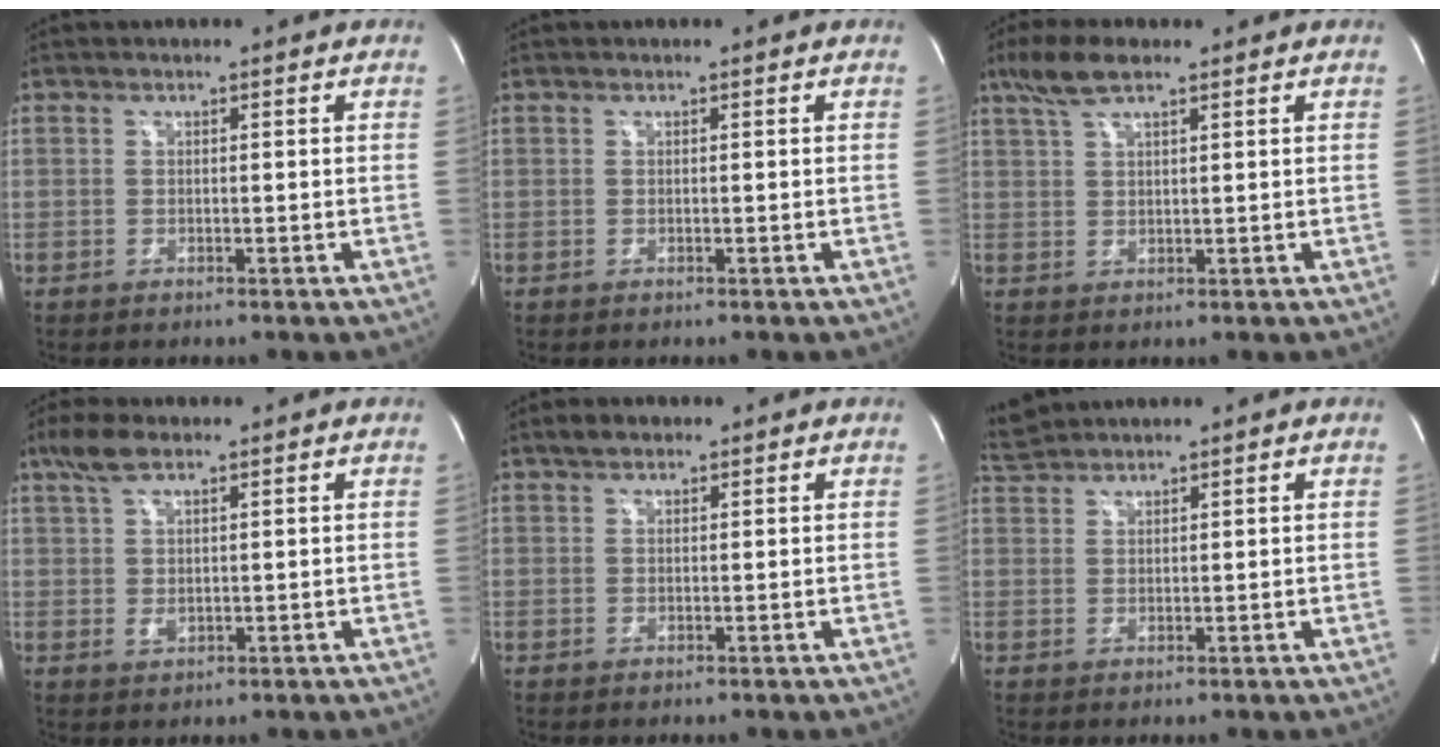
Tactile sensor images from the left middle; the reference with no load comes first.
{"total": 0.0}
{"total": 5.5, "force": [3.9, 1.2, 3.8], "torque": [-0.086, 0.017, 0.075]}
{"total": 5.3, "force": [3.2, 1.9, 3.8], "torque": [-0.084, 0.006, 0.063]}
{"total": 2.0, "force": [1.4, 1.0, 0.9], "torque": [-0.020, 0.014, 0.022]}
{"total": 3.2, "force": [3.2, 0.0, -0.1], "torque": [-0.013, 0.019, 0.071]}